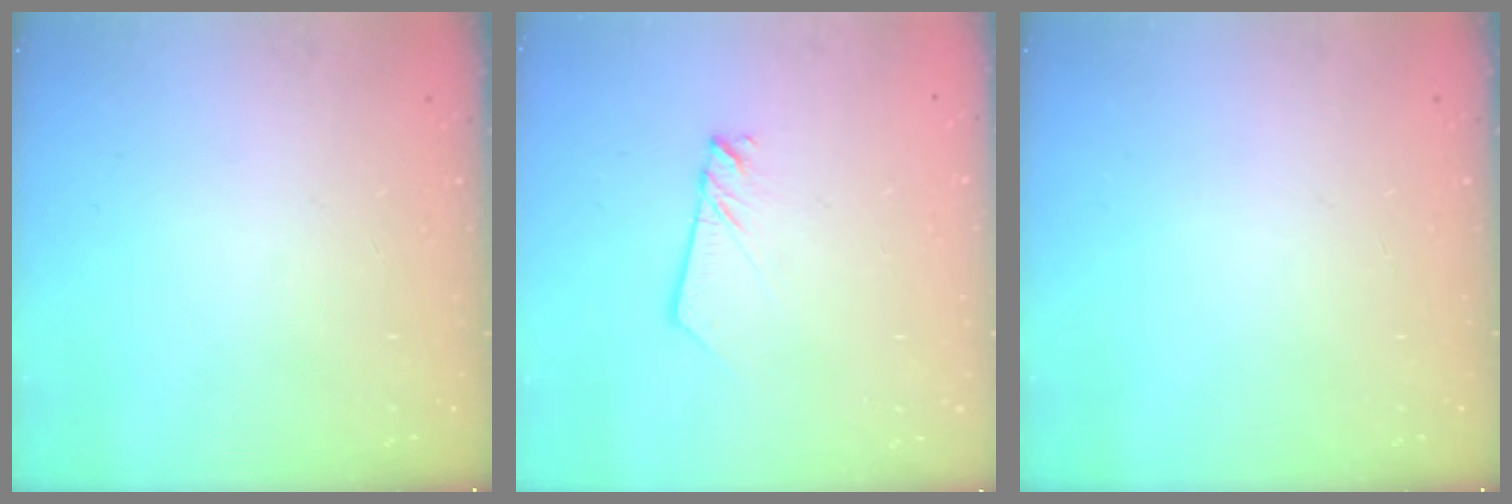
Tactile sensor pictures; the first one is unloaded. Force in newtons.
{"total": 2.2, "press": 2.2, "slide": 0.0}
{"total": 0.0}